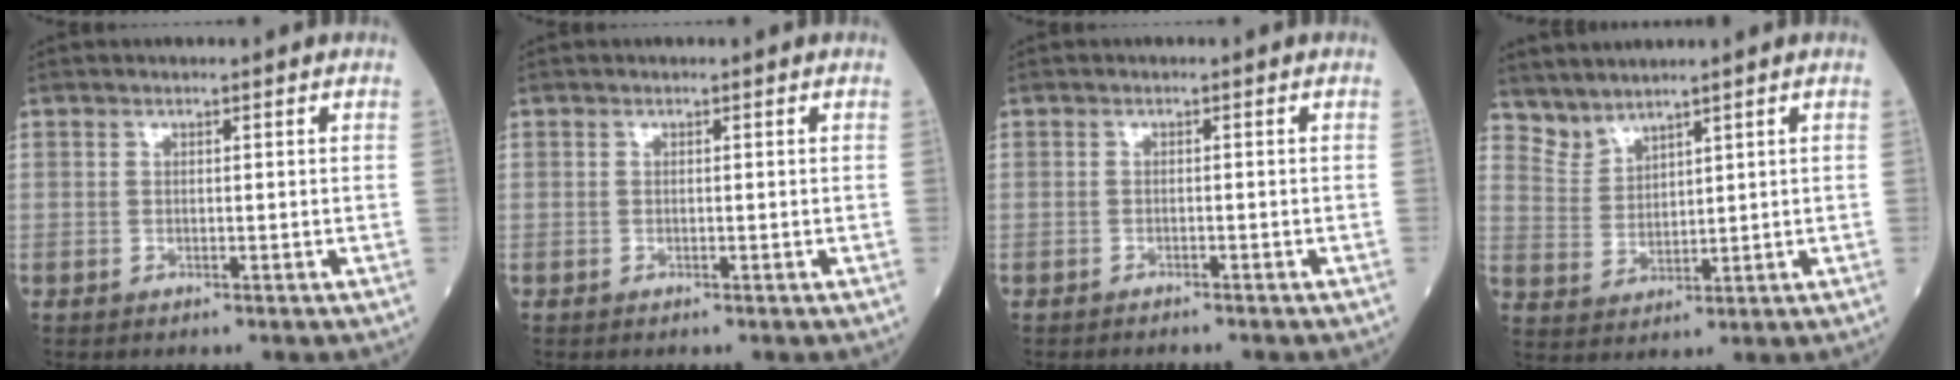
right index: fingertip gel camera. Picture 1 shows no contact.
{"total": 0.0}
{"total": 3.7, "force": [-3.2, 1.1, 1.5], "torque": [-0.028, -0.007, -0.038]}
{"total": 4.2, "force": [3.9, 1.3, 0.3], "torque": [-0.018, 0.004, 0.097]}